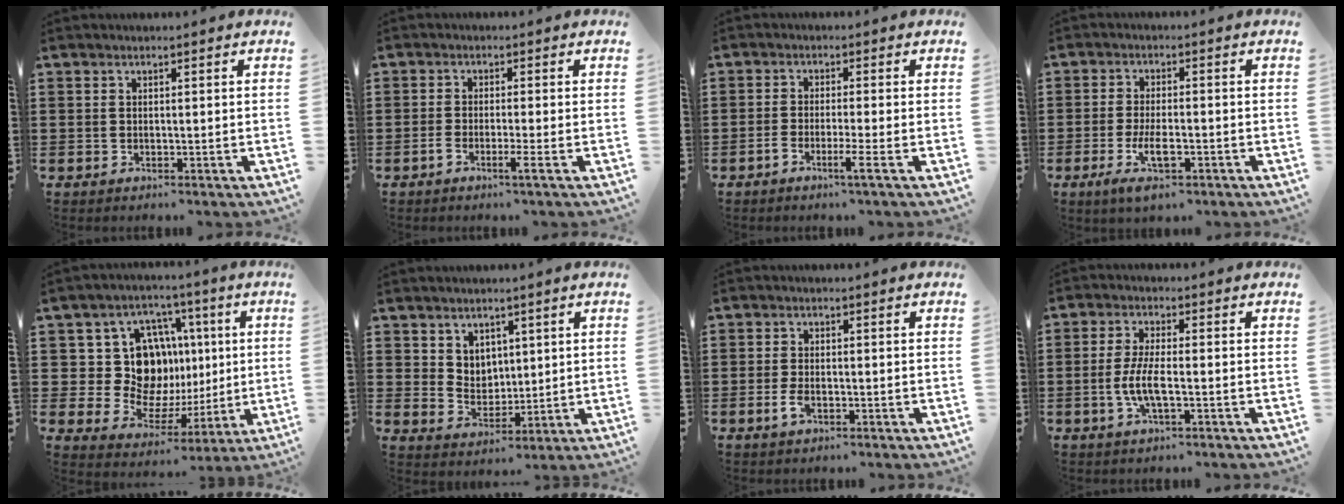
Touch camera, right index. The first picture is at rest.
{"total": 2.5, "force": [-1.4, 0.1, 2.1], "torque": [-0.043, -0.005, -0.028]}
{"total": 3.1, "force": [-1.8, -0.1, 2.6], "torque": [-0.050, -0.006, -0.035]}
{"total": 5.8, "force": [-2.4, 1.8, 4.9], "torque": [-0.107, -0.009, -0.046]}
{"total": 12.9, "force": [2.5, 11.4, 5.6], "torque": [-0.107, -0.011, 0.060]}
{"total": 4.7, "force": [3.0, 3.5, 0.4], "torque": [-0.019, 0.003, 0.055]}
{"total": 2.3, "force": [-0.8, 1.0, 1.8], "torque": [-0.051, -0.004, -0.020]}
{"total": 5.4, "force": [-1.6, 1.3, 5.0], "torque": [-0.114, -0.007, -0.037]}